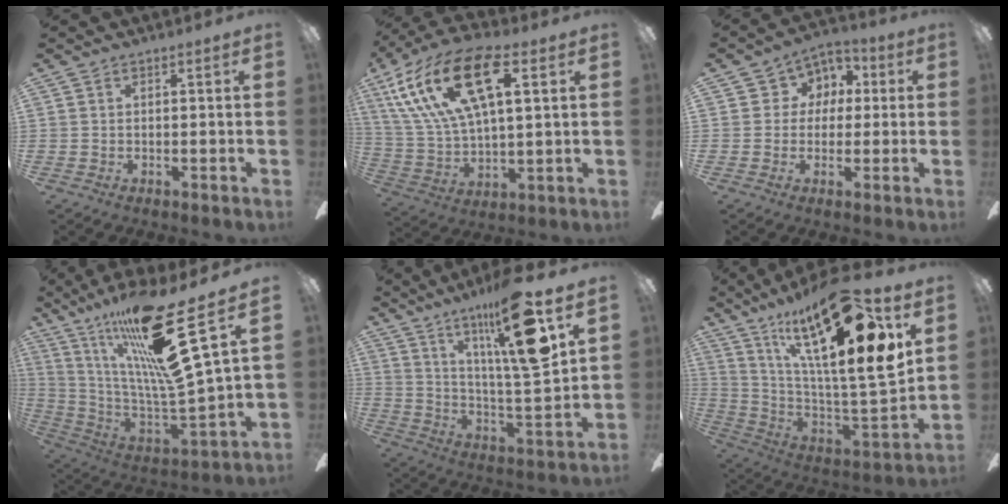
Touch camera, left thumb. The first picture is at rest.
{"total": 22.1, "force": [9.9, 10.3, 16.9], "torque": [-0.352, -0.018, 0.166]}
{"total": 5.8, "force": [0.7, 5.7, 1.2], "torque": [-0.019, 0.005, 0.009]}
{"total": 27.5, "force": [16.8, 4.6, 21.3], "torque": [-0.392, -0.099, 0.263]}
{"total": 21.3, "force": [12.6, 3.3, 16.8], "torque": [-0.285, -0.054, 0.186]}
{"total": 26.6, "force": [14.7, 5.7, 21.5], "torque": [-0.373, -0.091, 0.234]}